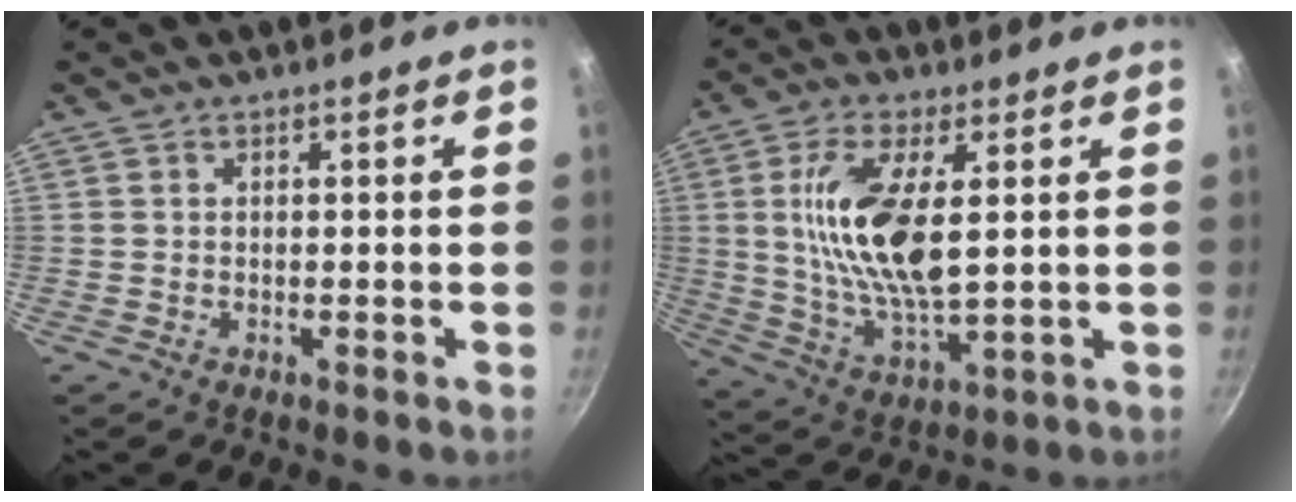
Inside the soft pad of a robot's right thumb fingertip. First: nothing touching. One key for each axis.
{"total": 15.2, "fx": 2.9, "fy": 6.0, "fz": 13.7, "tx": -0.263, "ty": -0.013, "tz": 0.058}